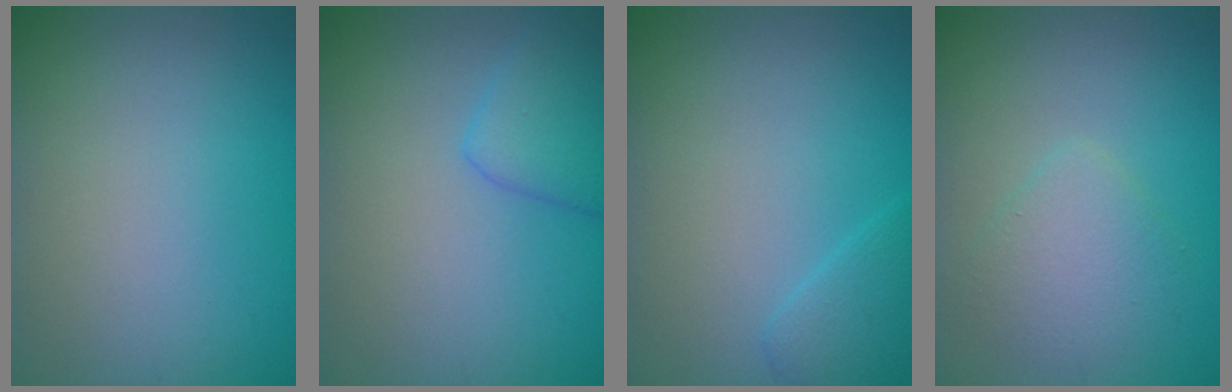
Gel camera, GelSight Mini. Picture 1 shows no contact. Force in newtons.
{"total": 2.8, "press": 2.8, "slide": 0.2}
{"total": 1.8, "press": 1.8, "slide": 0.1}
{"total": 2.5, "press": 2.5, "slide": 0.2}